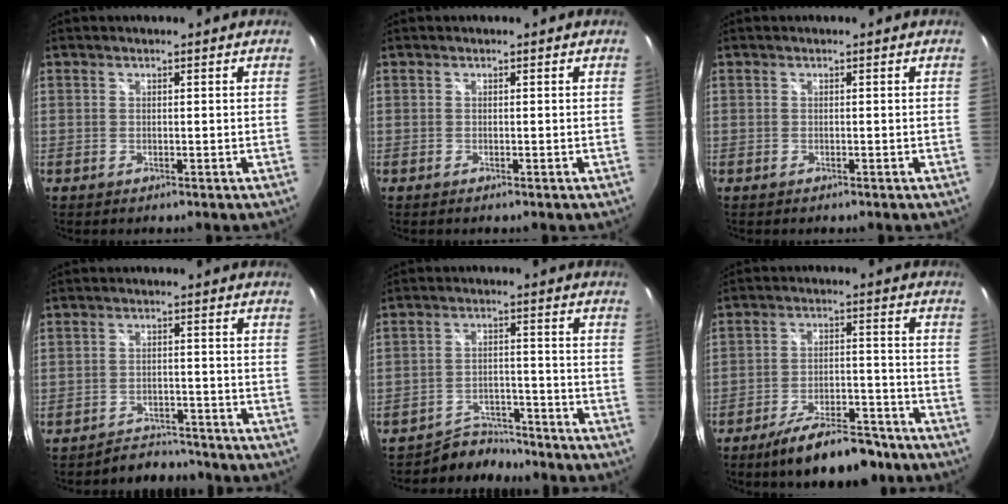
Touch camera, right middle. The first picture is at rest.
{"total": 0.0}
{"total": 0.0}
{"total": 5.5, "force": [-5.3, 1.7, -0.3], "torque": [-0.004, 0.009, -0.079]}
{"total": 6.8, "force": [-6.5, 2.0, 0.1], "torque": [-0.014, 0.010, -0.103]}
{"total": 13.7, "force": [-10.8, 4.1, 7.4], "torque": [-0.131, -0.002, -0.158]}